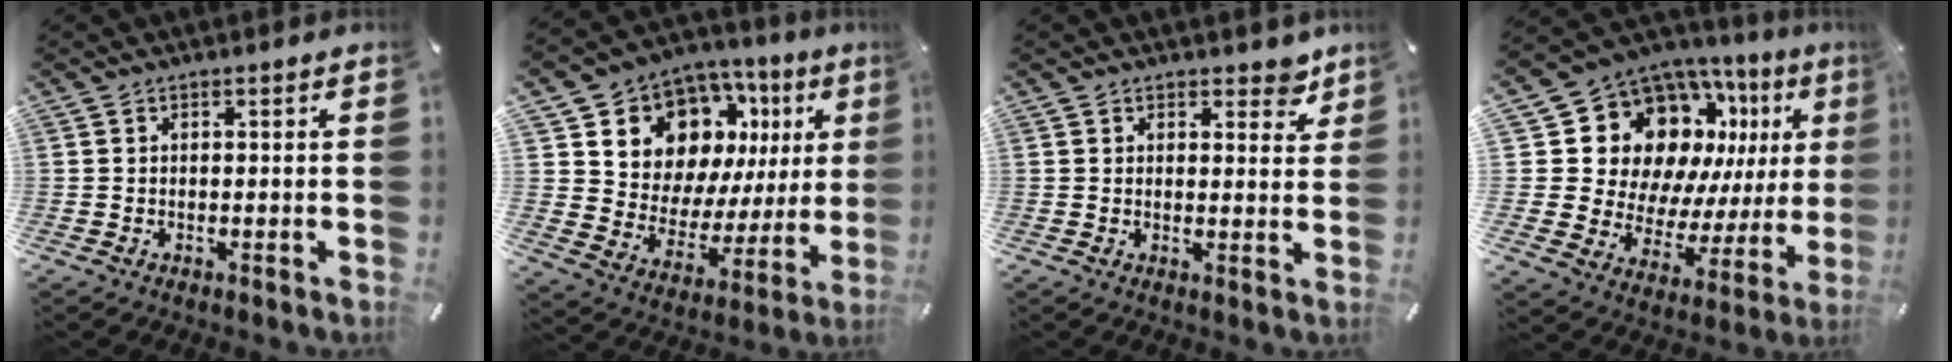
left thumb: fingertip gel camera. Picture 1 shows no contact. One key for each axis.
{"total": 12.2, "fx": 7.5, "fy": 8.9, "fz": 3.7, "tx": -0.063, "ty": -0.079, "tz": 0.140}
{"total": 4.0, "fx": 2.9, "fy": 2.4, "fz": 1.4, "tx": 0.005, "ty": -0.017, "tz": 0.046}
{"total": 17.7, "fx": 9.3, "fy": 12.6, "fz": 8.2, "tx": -0.136, "ty": -0.085, "tz": 0.190}